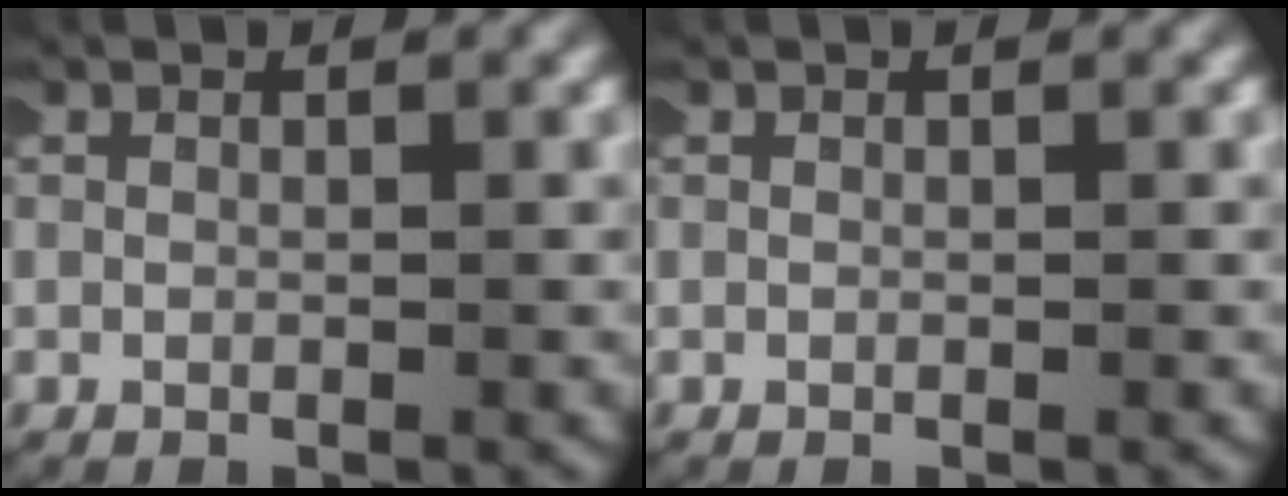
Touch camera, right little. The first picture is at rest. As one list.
[{"total": 0.0}]